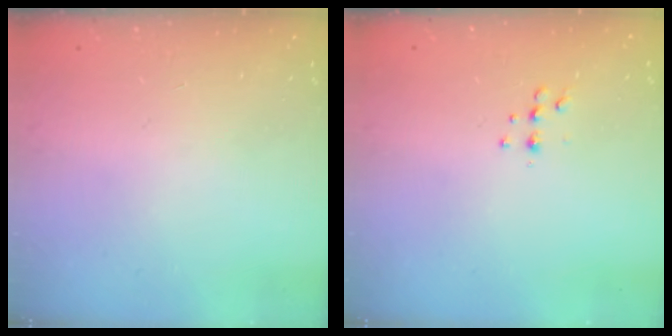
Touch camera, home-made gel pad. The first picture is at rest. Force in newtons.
{"total": 4.9, "press": 4.8, "slide": 1.1}